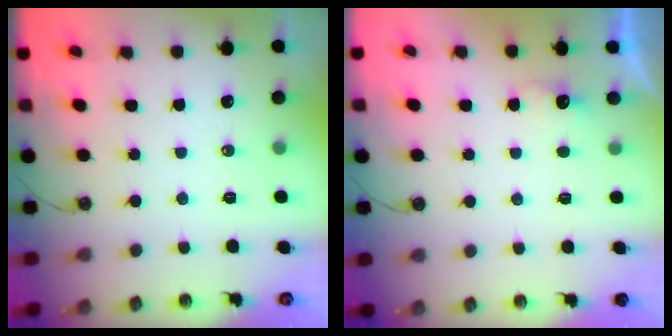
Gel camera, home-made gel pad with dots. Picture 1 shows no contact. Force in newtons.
{"total": 2.1, "press": 1.9, "slide": 0.8}